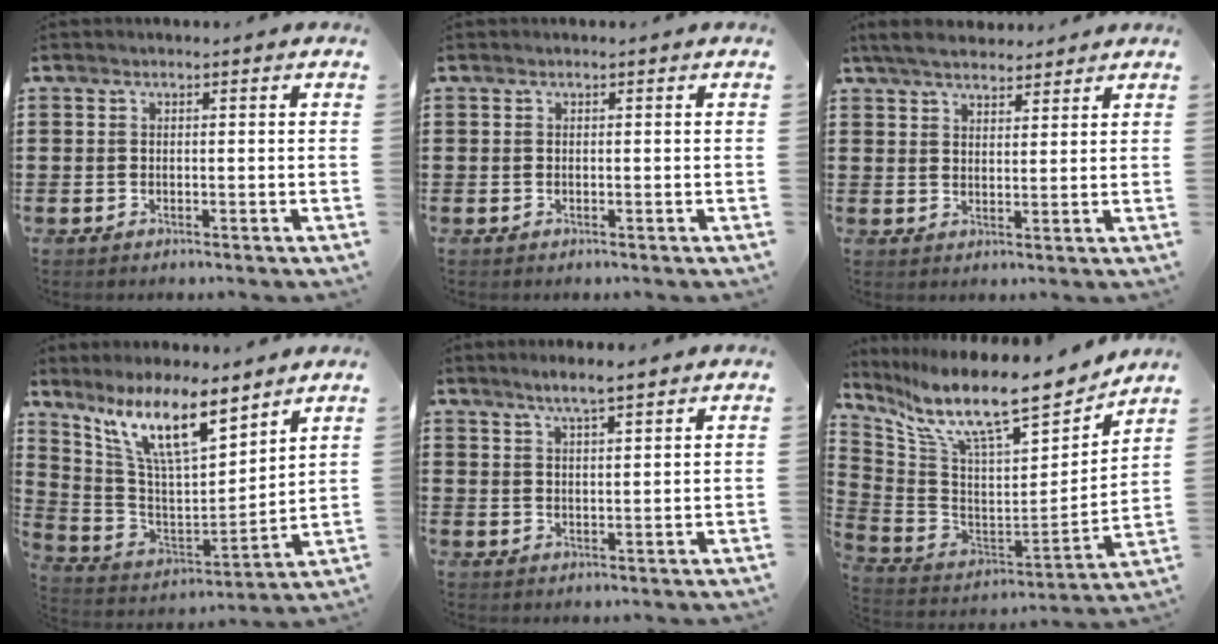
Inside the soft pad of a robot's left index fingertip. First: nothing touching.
{"total": 0.0}
{"total": 4.6, "force": [4.1, 1.4, 1.6], "torque": [-0.044, -0.002, 0.077]}
{"total": 12.0, "force": [8.6, 2.4, 8.0], "torque": [-0.181, -0.038, 0.152]}
{"total": 3.6, "force": [2.8, 0.3, 2.2], "torque": [-0.048, 0.002, 0.050]}
{"total": 13.3, "force": [9.6, 3.1, 8.6], "torque": [-0.181, -0.068, 0.162]}